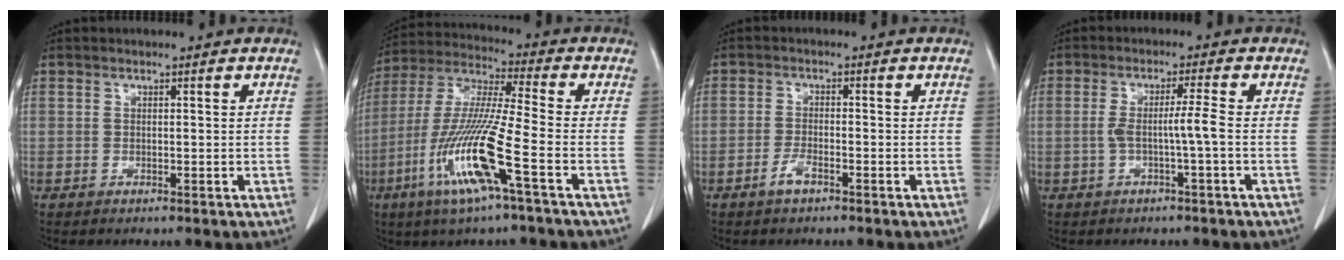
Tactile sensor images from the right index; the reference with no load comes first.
{"total": 14.9, "force": [-6.0, -0.3, 13.7], "torque": [-0.287, -0.017, -0.121]}
{"total": 2.3, "force": [-1.5, 0.7, 1.7], "torque": [-0.036, 0.002, -0.028]}
{"total": 3.8, "force": [-0.8, -0.7, 3.7], "torque": [-0.067, 0.007, -0.011]}